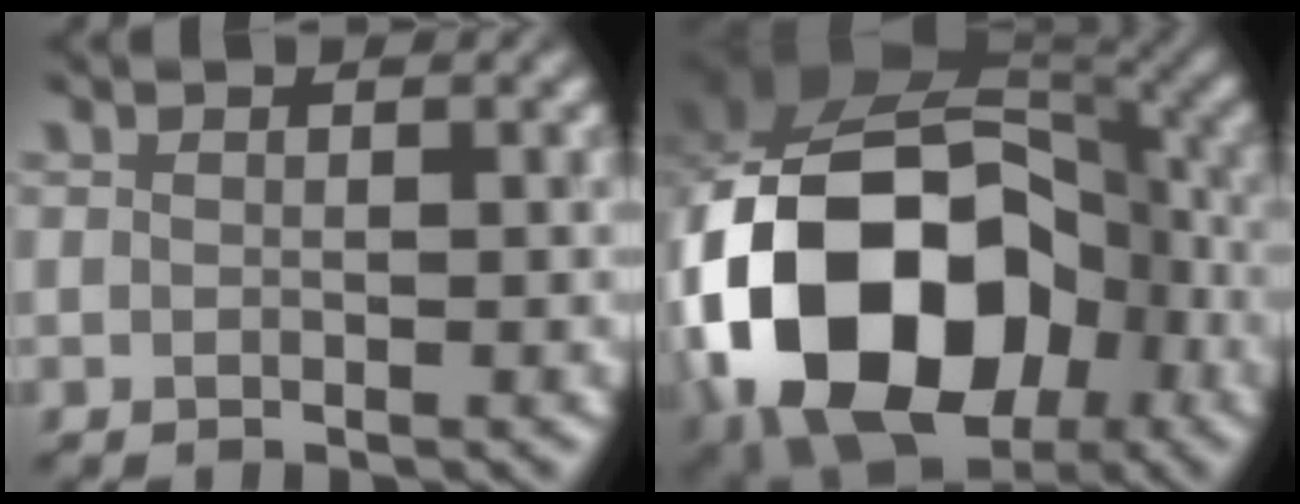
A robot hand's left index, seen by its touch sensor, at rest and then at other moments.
{"total": 19.6, "force": [-4.5, 14.5, 12.3], "torque": [-0.234, -0.035, -0.054]}